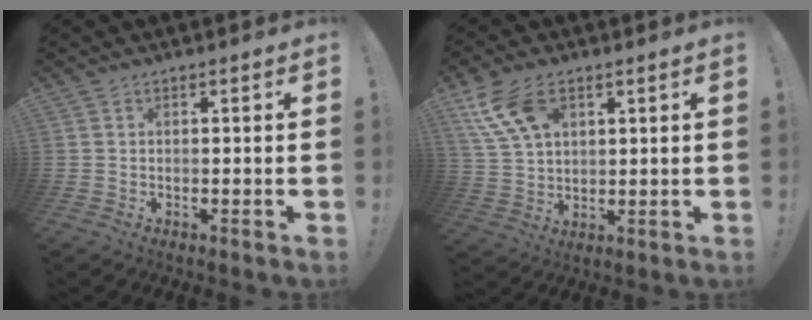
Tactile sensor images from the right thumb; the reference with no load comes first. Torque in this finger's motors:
{"motor_torque": [0.19, 0.22, -0.21, 0.09, 0.01]}